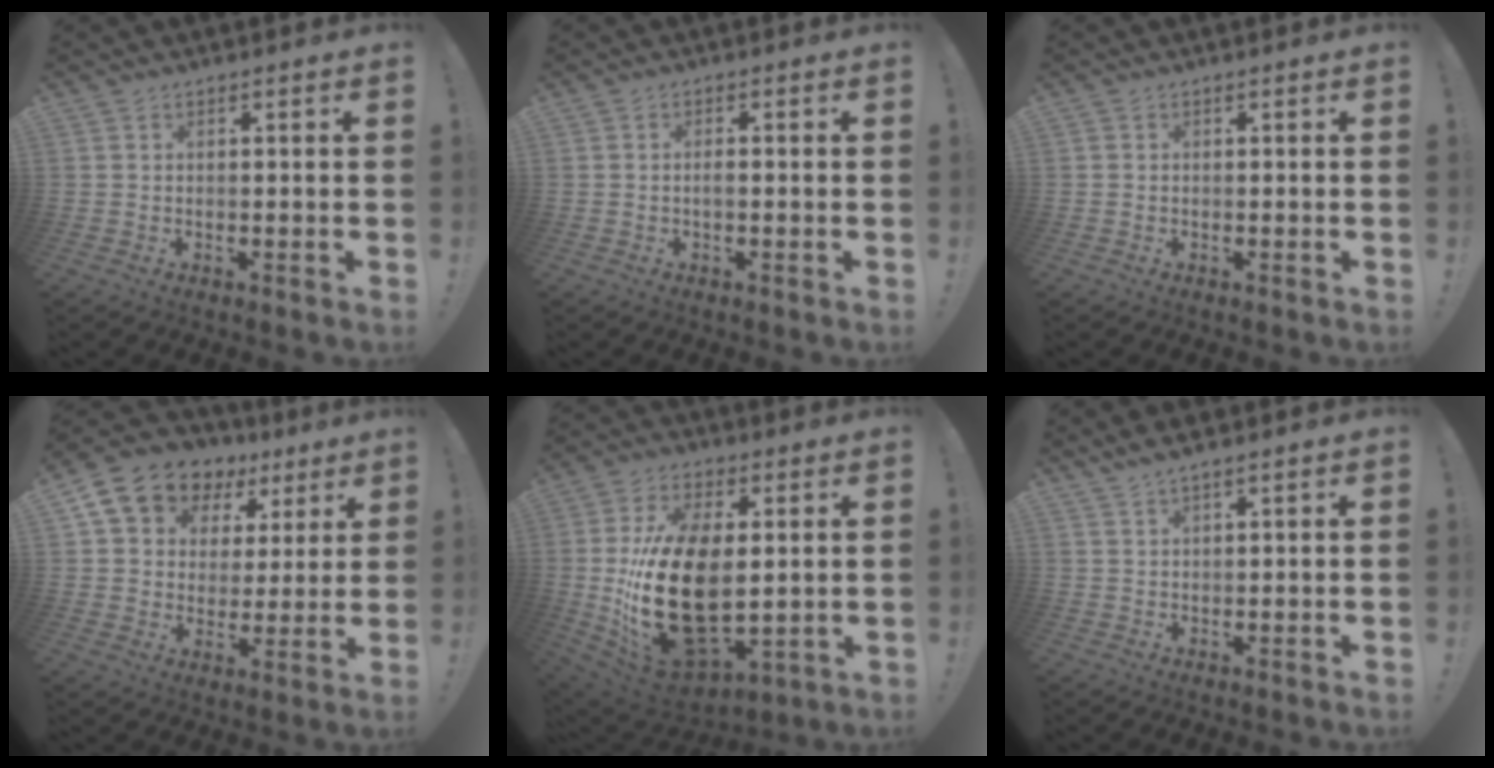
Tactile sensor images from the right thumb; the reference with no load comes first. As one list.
[{"total": 1.7, "force": [-0.7, 0.4, 1.5], "torque": [-0.036, 0.007, -0.013]}, {"total": 0.0}, {"total": 12.7, "force": [7.4, 9.1, 5.0], "torque": [-0.087, -0.043, 0.142]}, {"total": 27.7, "force": [0.7, 16.0, 22.7], "torque": [-0.454, -0.021, 0.027]}, {"total": 2.5, "force": [2.0, 0.0, 1.6], "torque": [-0.037, -0.007, 0.036]}]